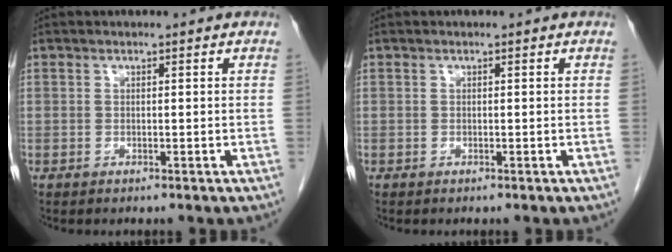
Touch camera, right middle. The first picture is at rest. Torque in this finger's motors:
{"motor_torque": [0.31, 0.01, 0.05, 0.01]}